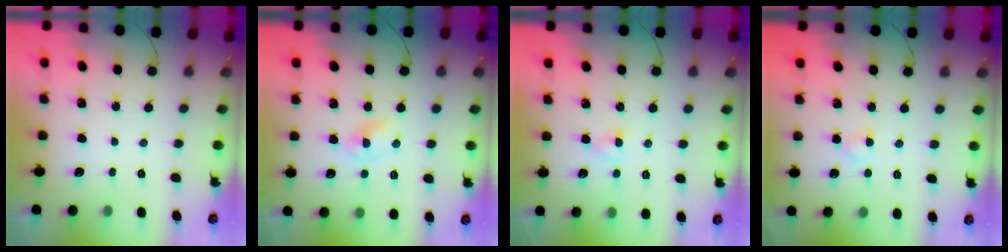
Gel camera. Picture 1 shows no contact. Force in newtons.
{"total": 2.6, "press": 2.3, "slide": 1.1}
{"total": 1.0, "press": 0.8, "slide": 0.6}
{"total": 1.8, "press": 1.5, "slide": 0.9}